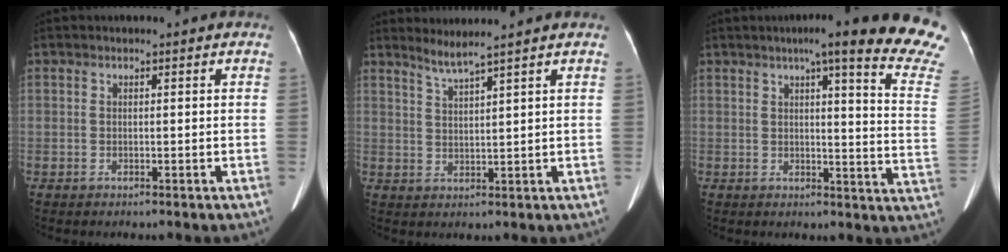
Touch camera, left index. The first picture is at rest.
{"total": 3.3, "force": [2.7, -1.3, 1.2], "torque": [-0.031, -0.009, 0.061]}
{"total": 19.8, "force": [15.6, -0.1, 12.2], "torque": [-0.141, -0.052, 0.164]}